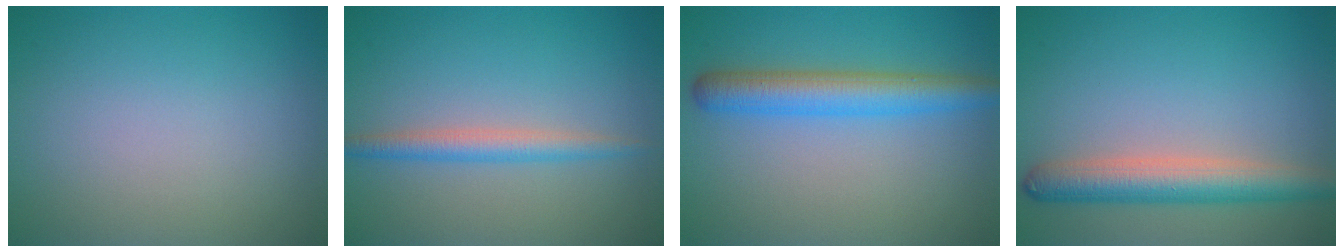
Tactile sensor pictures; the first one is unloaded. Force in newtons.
{"total": 2.3, "press": 2.3, "slide": 0.1}
{"total": 4.6, "press": 4.6, "slide": 0.2}
{"total": 5.0, "press": 4.9, "slide": 0.2}